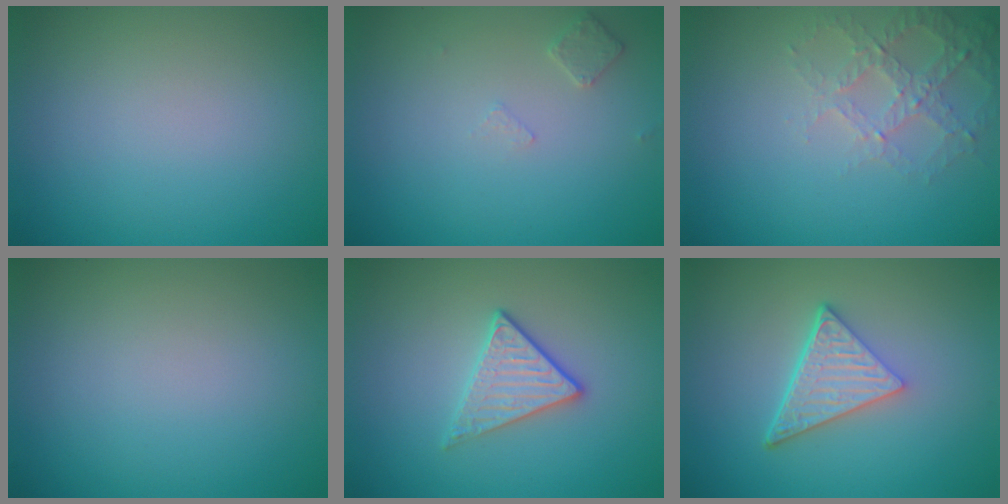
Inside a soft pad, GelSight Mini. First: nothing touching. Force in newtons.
{"total": 1.2, "press": 1.1, "slide": 0.3}
{"total": 2.8, "press": 2.7, "slide": 0.8}
{"total": 0.0}
{"total": 2.9, "press": 2.6, "slide": 1.2}
{"total": 4.8, "press": 3.4, "slide": 3.4}